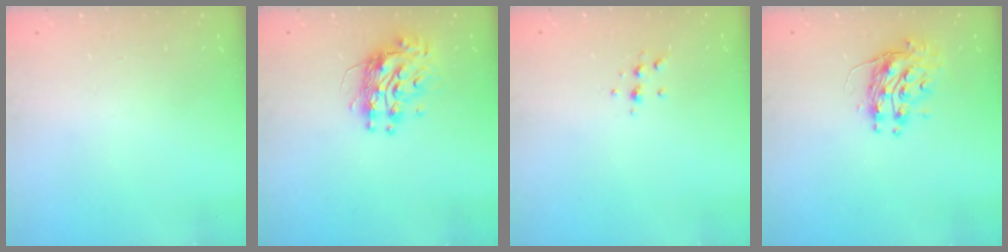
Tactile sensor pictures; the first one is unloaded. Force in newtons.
{"total": 9.1, "press": 9.1, "slide": 0.8}
{"total": 5.4, "press": 5.4, "slide": 0.7}
{"total": 10.9, "press": 10.8, "slide": 0.8}